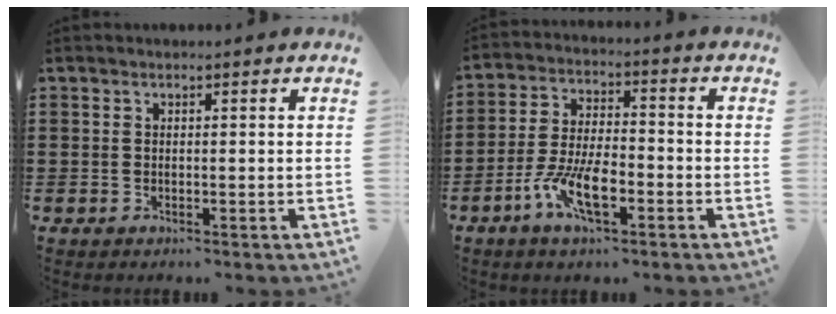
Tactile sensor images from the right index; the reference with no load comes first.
{"total": 8.4, "force": [-4.0, 2.9, 6.8], "torque": [-0.159, -0.014, -0.078]}